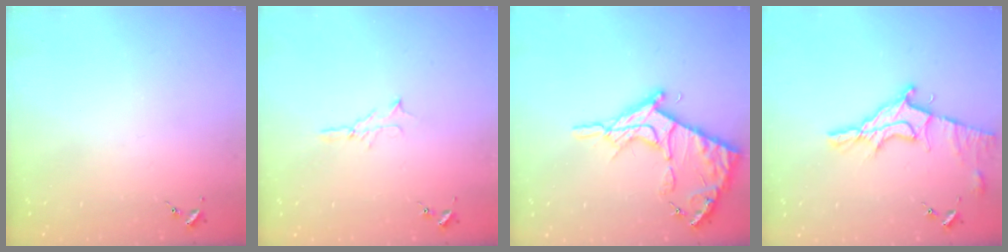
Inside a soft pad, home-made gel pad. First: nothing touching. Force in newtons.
{"total": 4.7, "press": 4.7, "slide": 0.5}
{"total": 16.8, "press": 16.8, "slide": 1.3}
{"total": 13.5, "press": 13.4, "slide": 1.3}